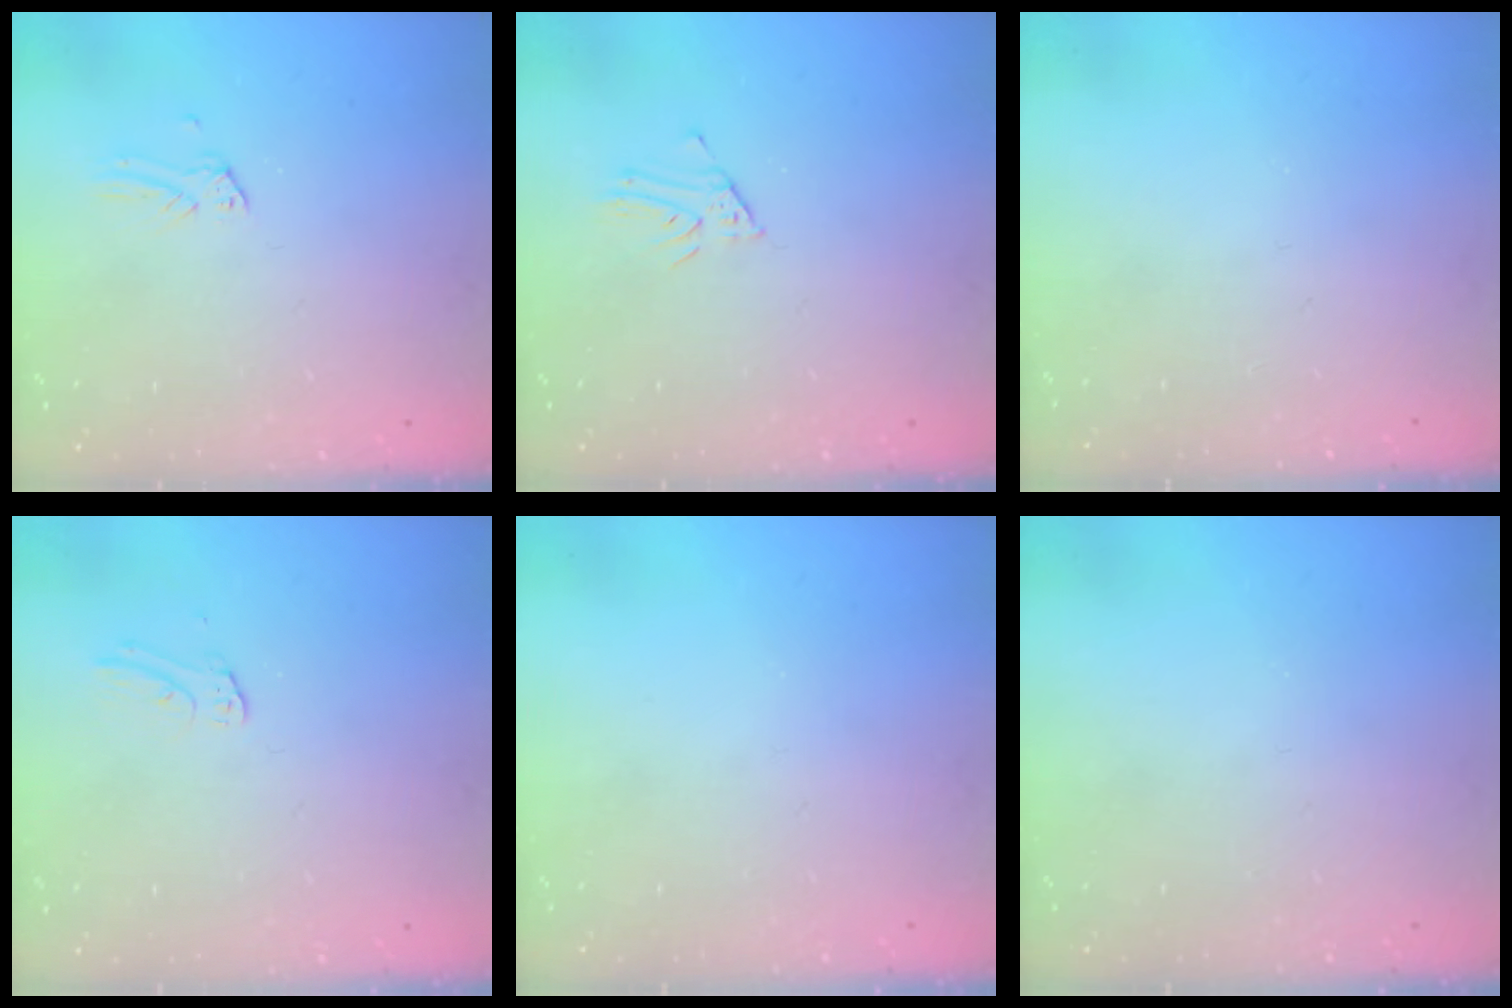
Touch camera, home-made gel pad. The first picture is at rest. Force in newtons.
{"total": 2.9, "press": 2.9, "slide": 0.2}
{"total": 0.0}
{"total": 3.5, "press": 3.4, "slide": 0.3}
{"total": 0.0}
{"total": 0.0}